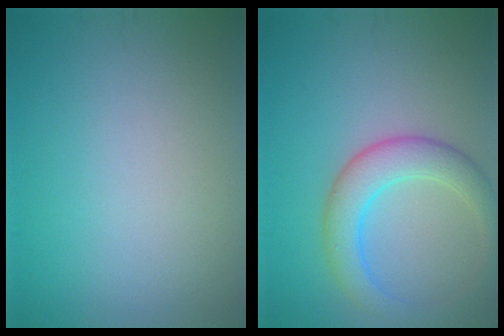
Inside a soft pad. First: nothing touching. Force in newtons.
{"total": 4.6, "press": 4.6, "slide": 0.2}